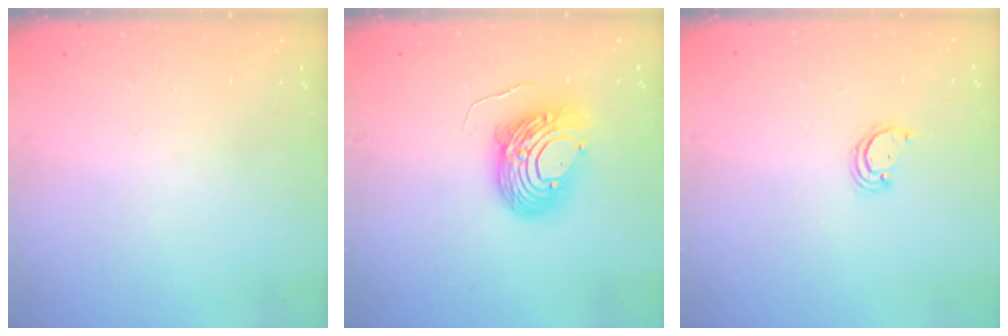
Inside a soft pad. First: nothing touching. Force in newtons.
{"total": 12.7, "press": 12.6, "slide": 1.6}
{"total": 2.2, "press": 2.2, "slide": 0.2}